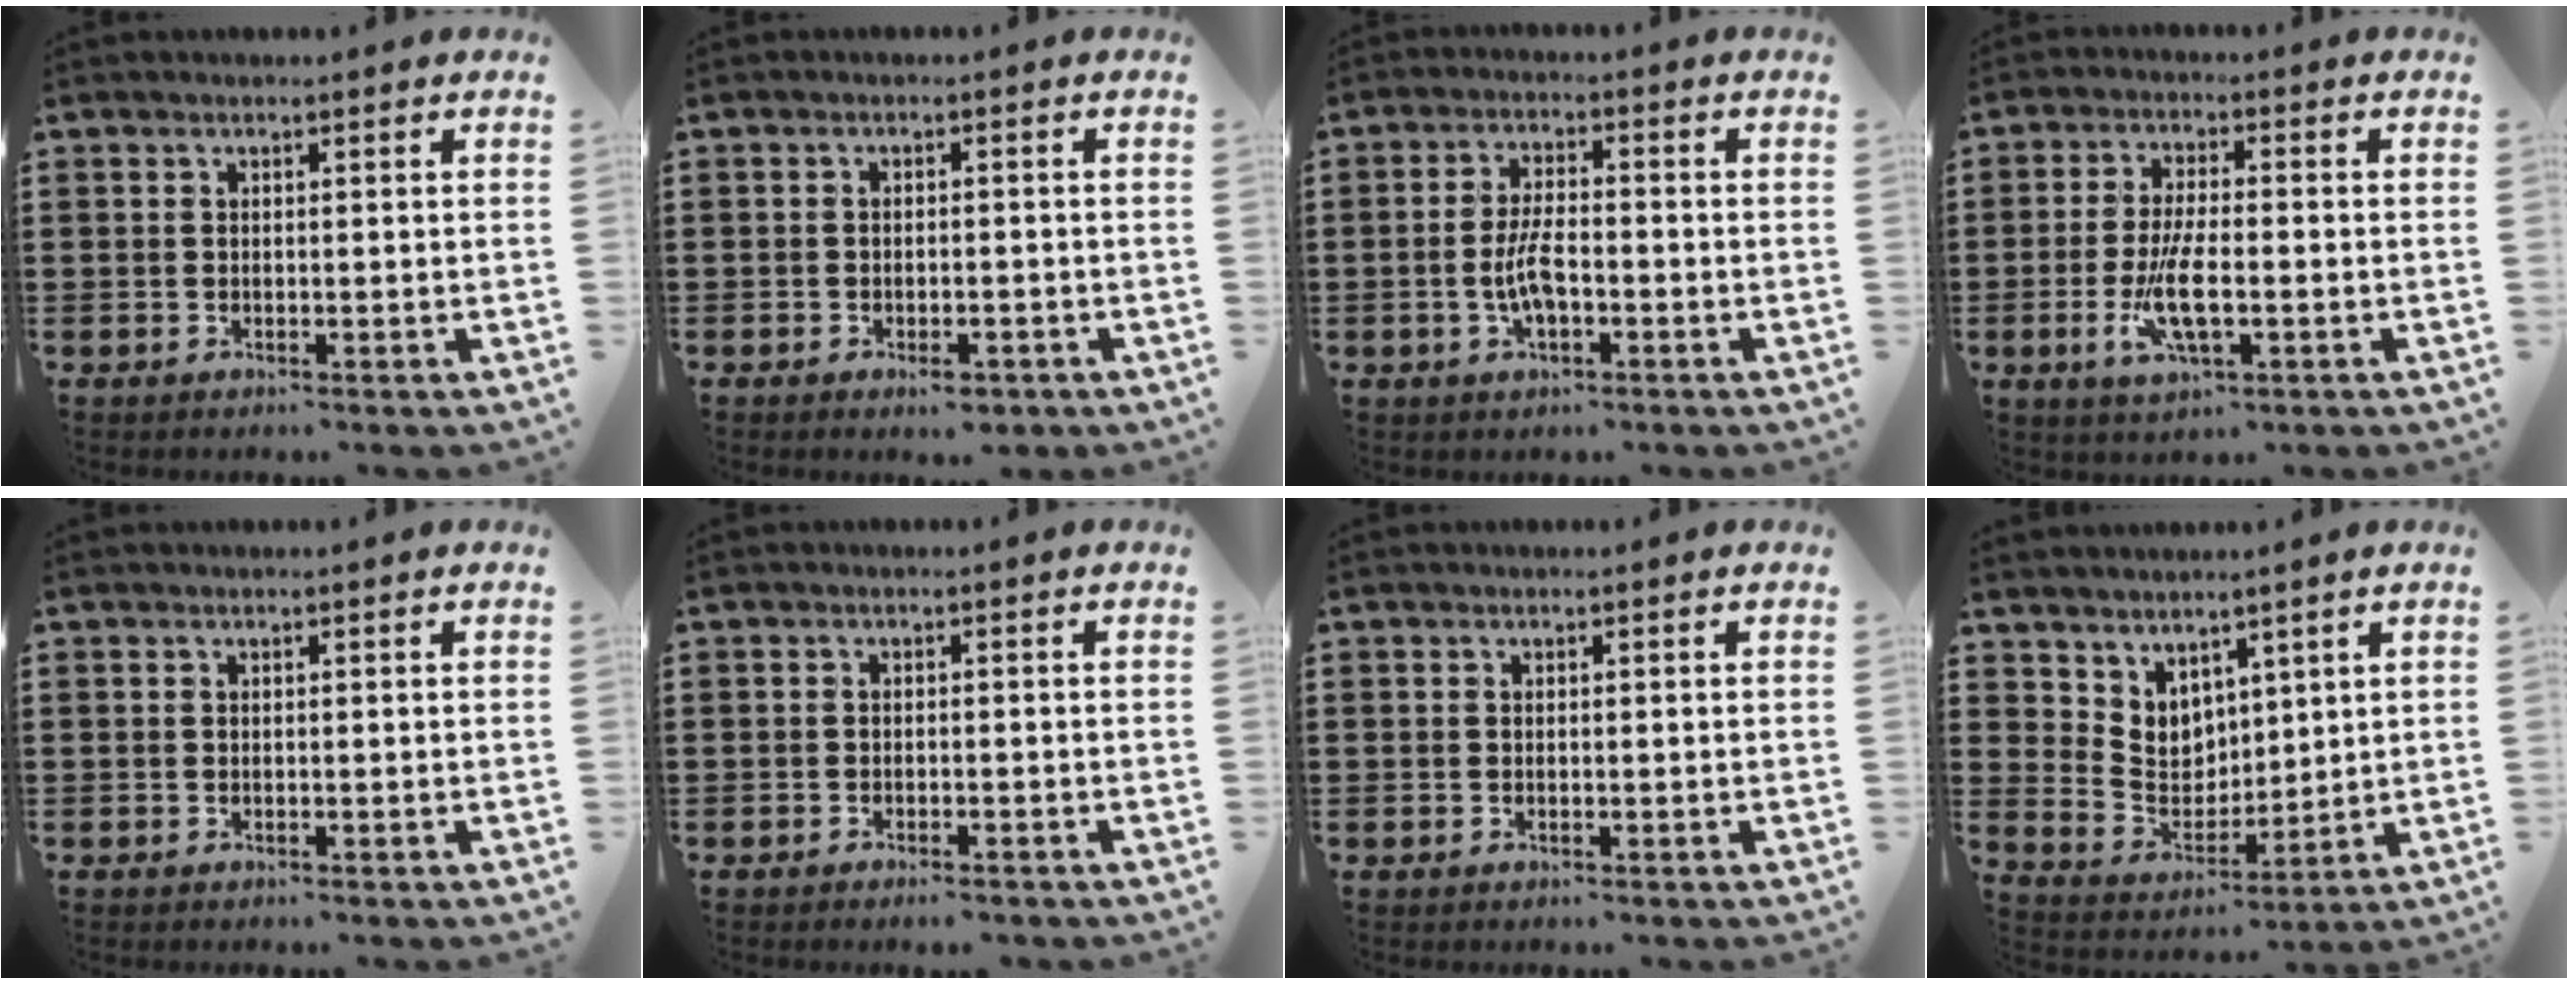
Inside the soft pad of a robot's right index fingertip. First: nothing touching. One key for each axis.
{"total": 2.1, "fx": -1.6, "fy": 0.7, "fz": 1.2, "tx": -0.023, "ty": 0.001, "tz": -0.032}
{"total": 5.4, "fx": -1.3, "fy": 1.8, "fz": 4.9, "tx": -0.106, "ty": -0.004, "tz": -0.029}
{"total": 7.8, "fx": -2.1, "fy": 2.2, "fz": 7.2, "tx": -0.154, "ty": -0.017, "tz": -0.038}
{"total": 0.0}
{"total": 1.2, "fx": -1.1, "fy": 0.1, "fz": 0.4, "tx": -0.012, "ty": -0.002, "tz": -0.021}
{"total": 0.0}
{"total": 5.0, "fx": 3.6, "fy": 3.5, "fz": 0.4, "tx": -0.032, "ty": -0.013, "tz": 0.069}